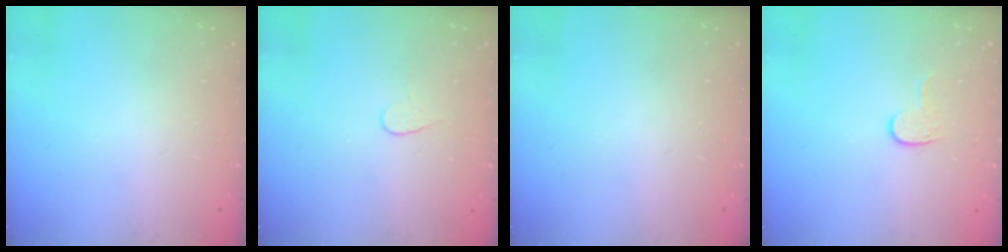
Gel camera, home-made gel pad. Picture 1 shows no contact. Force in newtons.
{"total": 3.9, "press": 3.9, "slide": 0.3}
{"total": 0.0}
{"total": 4.6, "press": 4.6, "slide": 0.5}